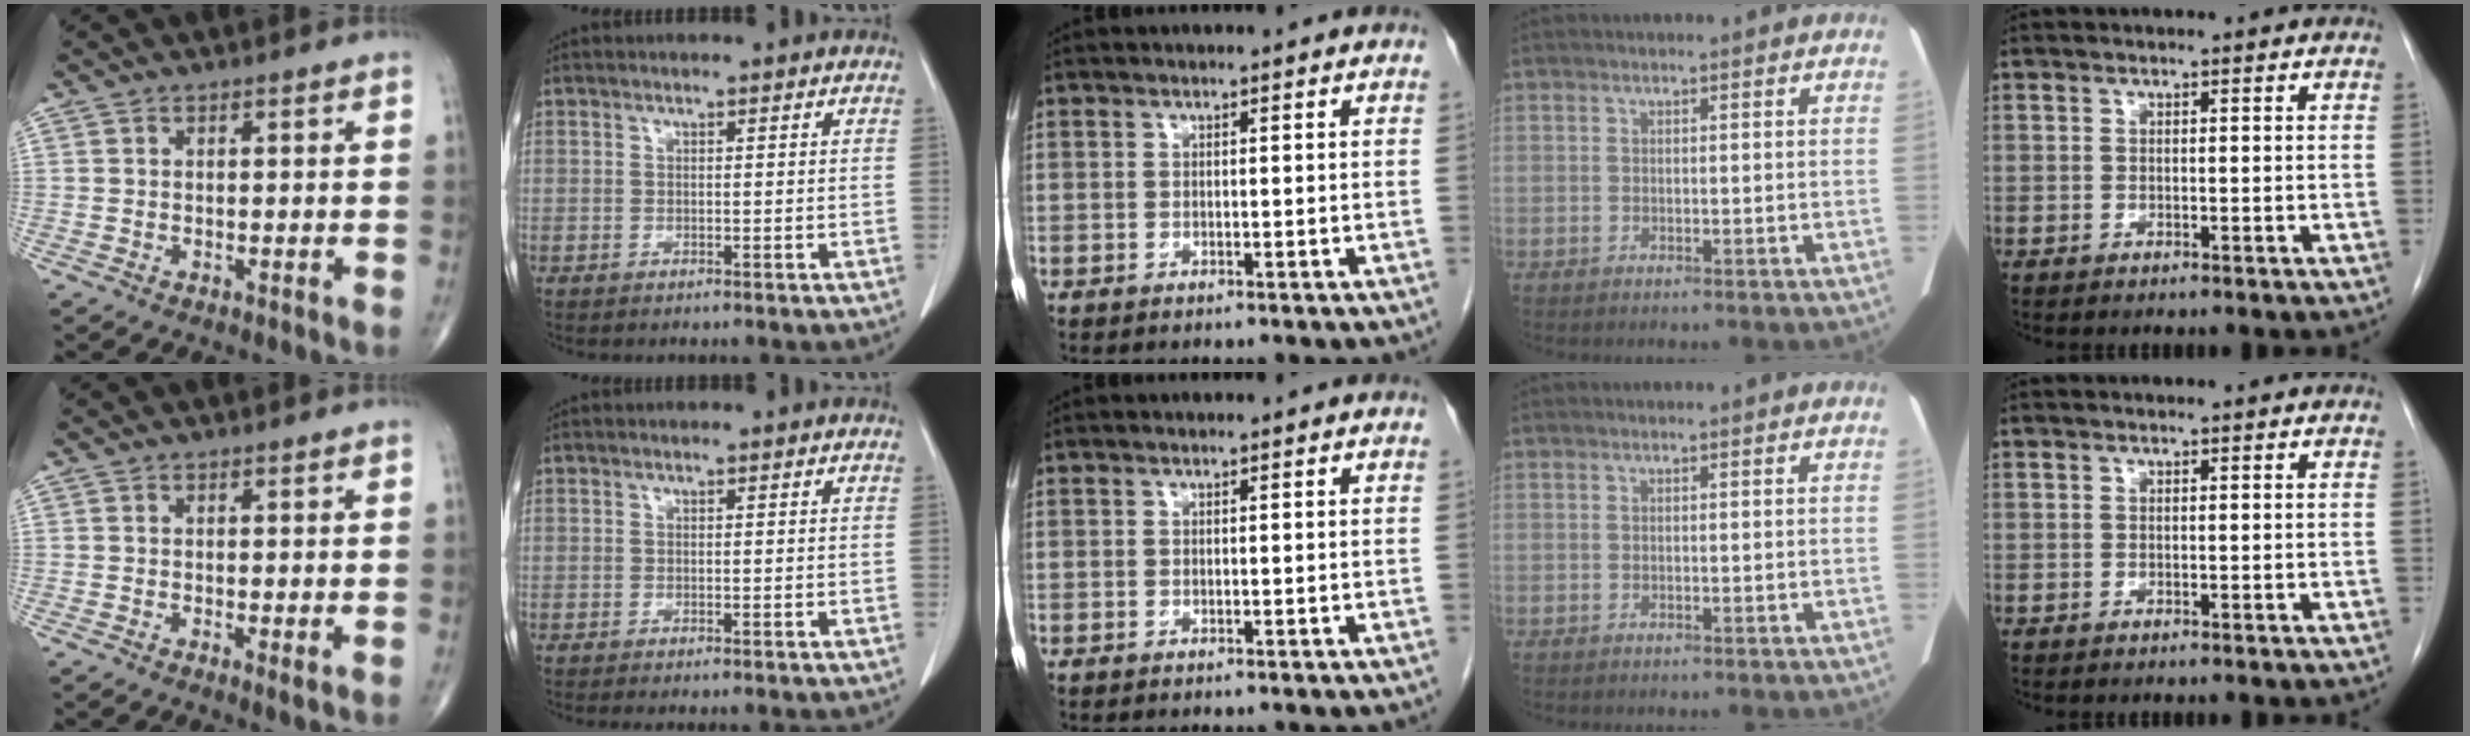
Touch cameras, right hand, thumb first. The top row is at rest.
{"thumb": {"total": 1.3, "force": [-0.1, 0.1, 1.2], "torque": [-0.022, -0.007, -0.003]}, "index": {"total": 0.7, "force": [-0.5, 0.0, 0.4], "torque": [-0.007, -0.002, -0.009]}}